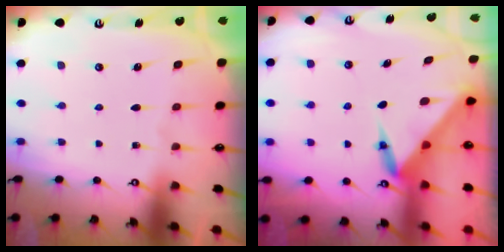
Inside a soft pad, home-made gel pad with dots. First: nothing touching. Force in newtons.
{"total": 3.6, "press": 3.6, "slide": 0.2}